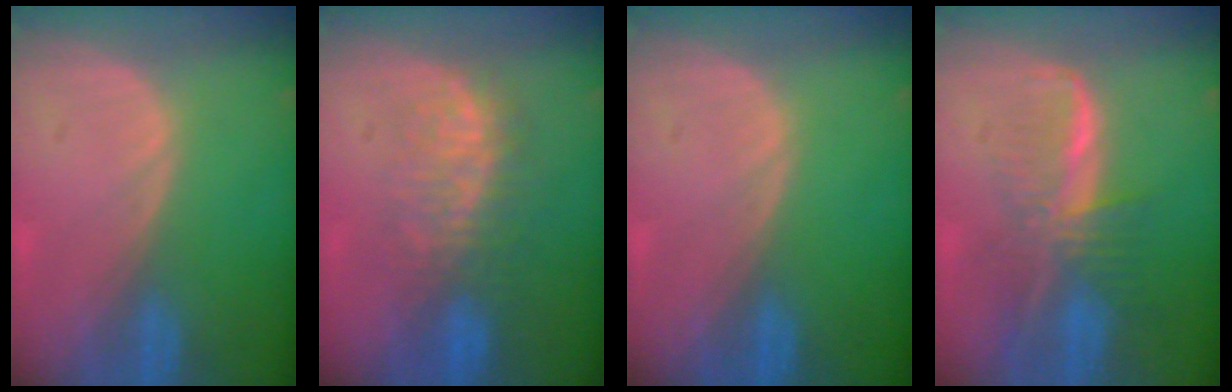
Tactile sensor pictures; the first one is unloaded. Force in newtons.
{"total": 7.9, "press": 7.5, "slide": 2.5}
{"total": 0.0}
{"total": 8.1, "press": 7.0, "slide": 4.2}